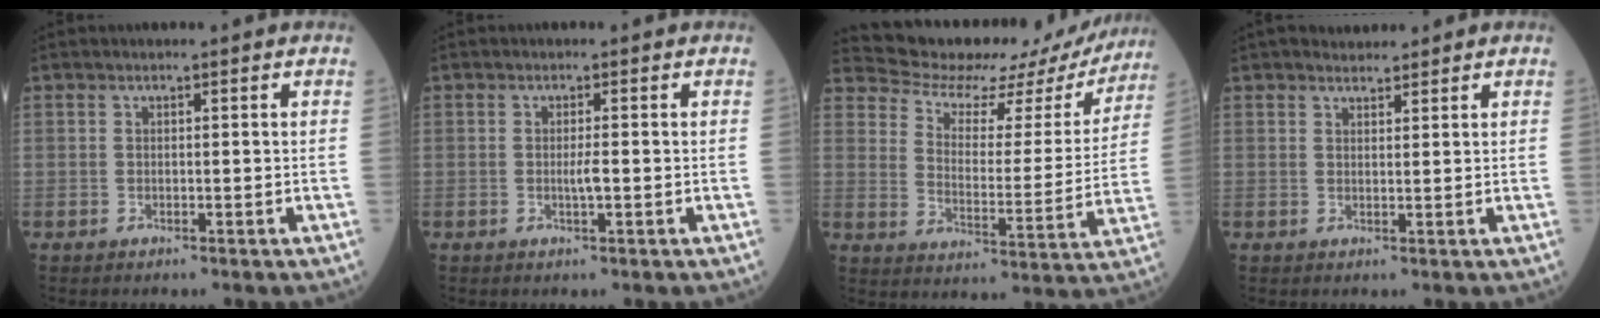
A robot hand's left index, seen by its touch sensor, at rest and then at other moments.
{"total": 1.5, "force": [-0.6, 0.0, 1.4], "torque": [-0.029, -0.006, -0.010]}
{"total": 18.6, "force": [17.4, 5.4, 3.5], "torque": [-0.041, -0.033, 0.217]}
{"total": 2.0, "force": [1.9, 0.7, 0.4], "torque": [-0.008, 0.007, 0.029]}